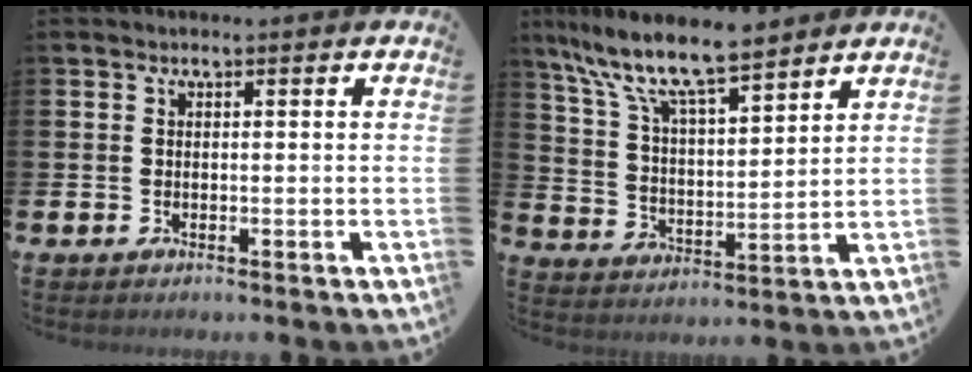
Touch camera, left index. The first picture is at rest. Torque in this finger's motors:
{"motor_torque": [0.61, -0.78, 1.05, 0.21]}